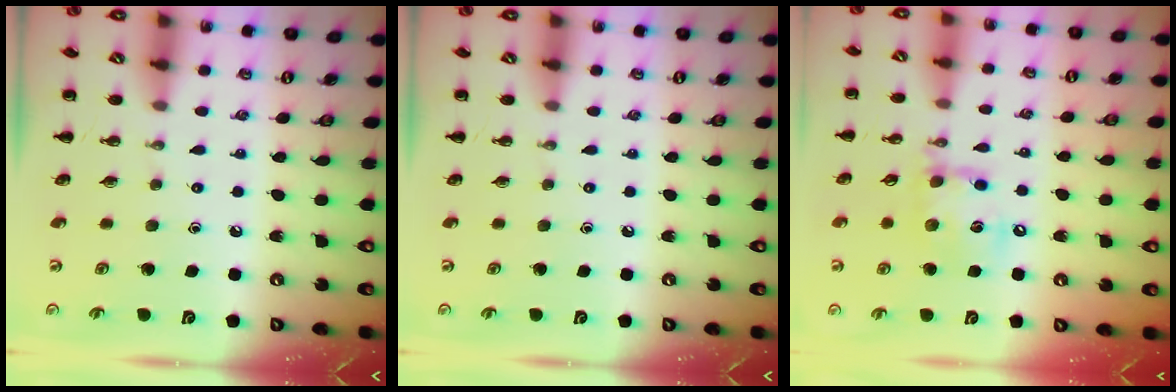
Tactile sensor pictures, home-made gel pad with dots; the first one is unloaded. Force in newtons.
{"total": 0.0}
{"total": 12.7, "press": 12.5, "slide": 2.2}